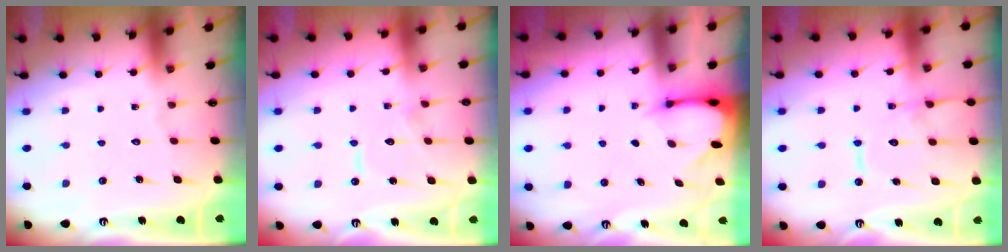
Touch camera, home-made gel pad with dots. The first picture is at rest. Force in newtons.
{"total": 7.7, "press": 7.7, "slide": 0.7}
{"total": 2.4, "press": 2.4, "slide": 0.3}
{"total": 12.5, "press": 12.5, "slide": 1.2}